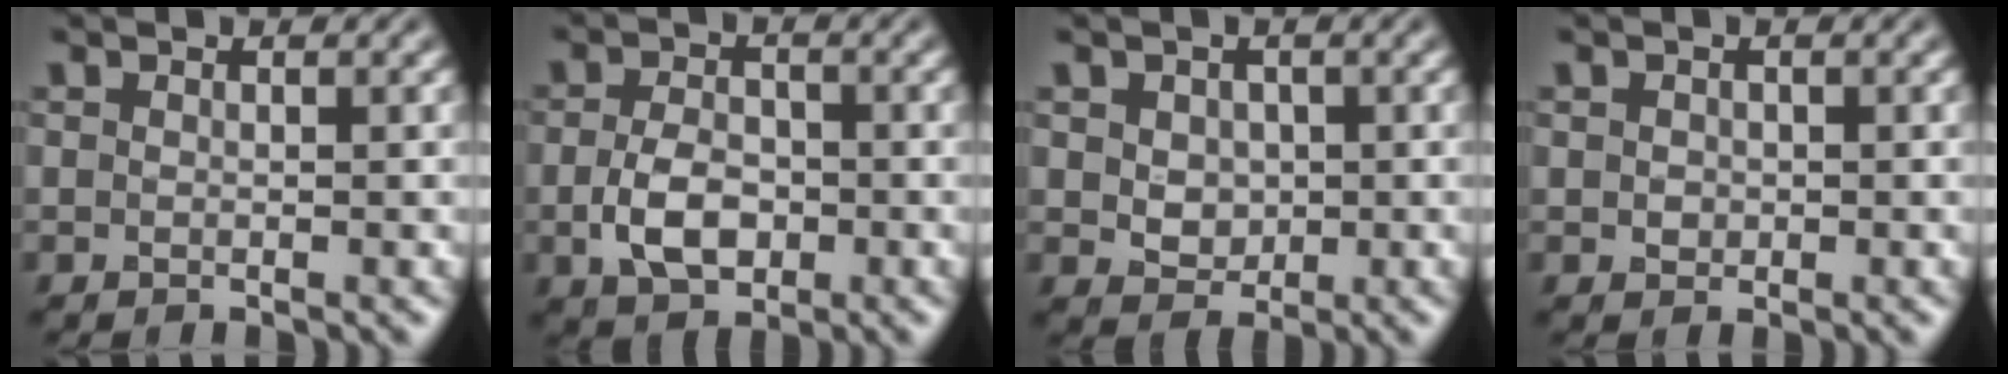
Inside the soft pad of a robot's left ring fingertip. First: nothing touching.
{"total": 4.1, "force": [-0.9, 2.7, 2.9], "torque": [-0.065, -0.004, -0.020]}
{"total": 2.7, "force": [0.5, 2.2, 1.4], "torque": [-0.031, 0.001, 0.012]}
{"total": 0.9, "force": [0.1, 0.8, 0.3], "torque": [-0.004, -0.002, 0.002]}